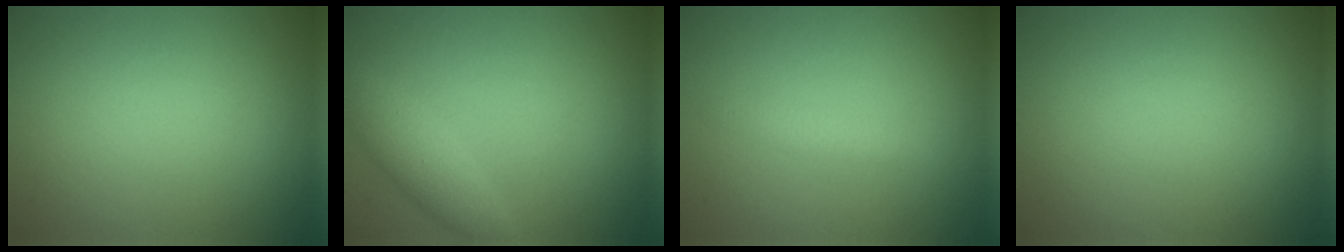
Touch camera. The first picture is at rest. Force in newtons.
{"total": 2.7, "press": 2.7, "slide": 0.1}
{"total": 1.1, "press": 1.1, "slide": 0.1}
{"total": 0.0}